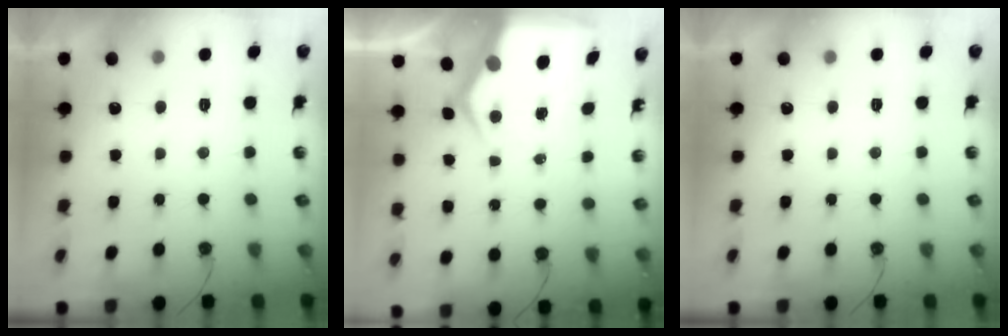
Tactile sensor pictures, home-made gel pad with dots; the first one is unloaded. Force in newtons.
{"total": 7.9, "press": 7.8, "slide": 0.8}
{"total": 0.0}